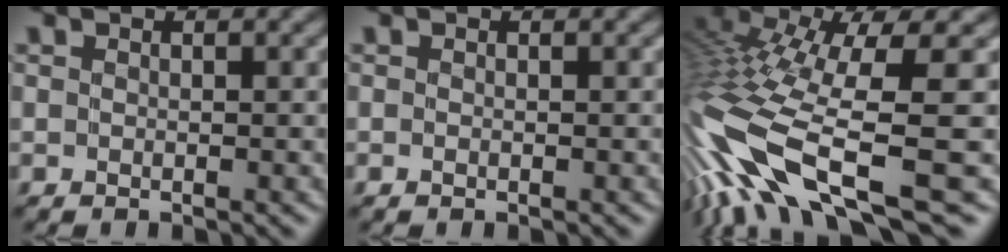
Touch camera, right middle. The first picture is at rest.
{"total": 0.0}
{"total": 13.2, "force": [-4.6, 3.8, 11.7], "torque": [-0.255, 0.002, -0.069]}